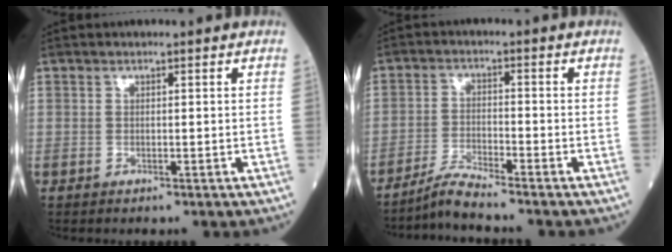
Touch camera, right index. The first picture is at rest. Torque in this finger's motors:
{"motor_torque": [-0.19, -0.19, 0.05, -0.01]}